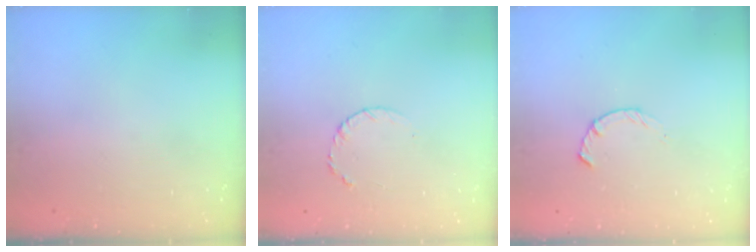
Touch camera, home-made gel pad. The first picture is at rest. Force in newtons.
{"total": 3.3, "press": 3.3, "slide": 0.3}
{"total": 2.3, "press": 2.2, "slide": 0.4}